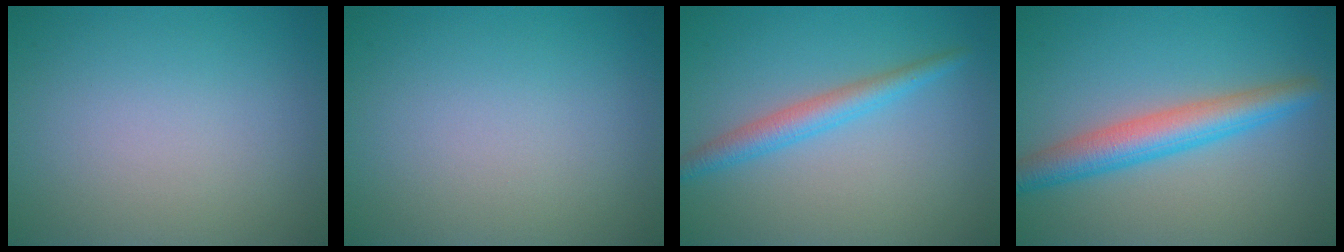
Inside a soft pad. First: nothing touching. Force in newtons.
{"total": 0.0}
{"total": 2.7, "press": 2.7, "slide": 0.1}
{"total": 4.8, "press": 4.8, "slide": 0.1}